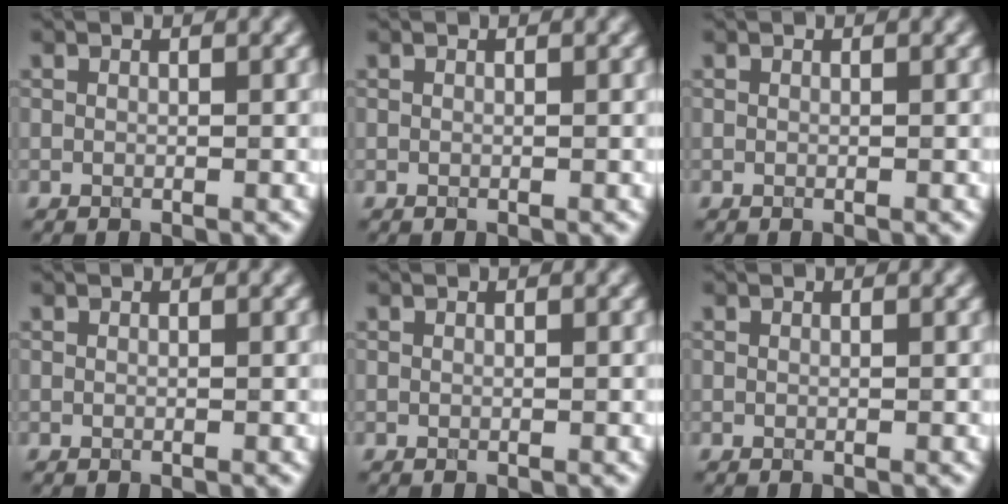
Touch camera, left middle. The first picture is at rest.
{"total": 0.0}
{"total": 0.0}
{"total": 0.0}
{"total": 0.0}
{"total": 0.0}